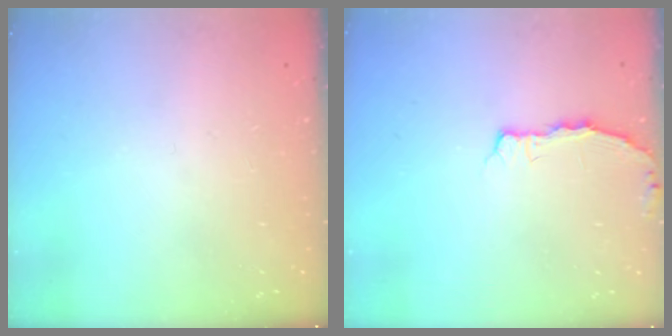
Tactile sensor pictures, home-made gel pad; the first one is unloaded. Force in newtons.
{"total": 2.9, "press": 2.9, "slide": 0.5}